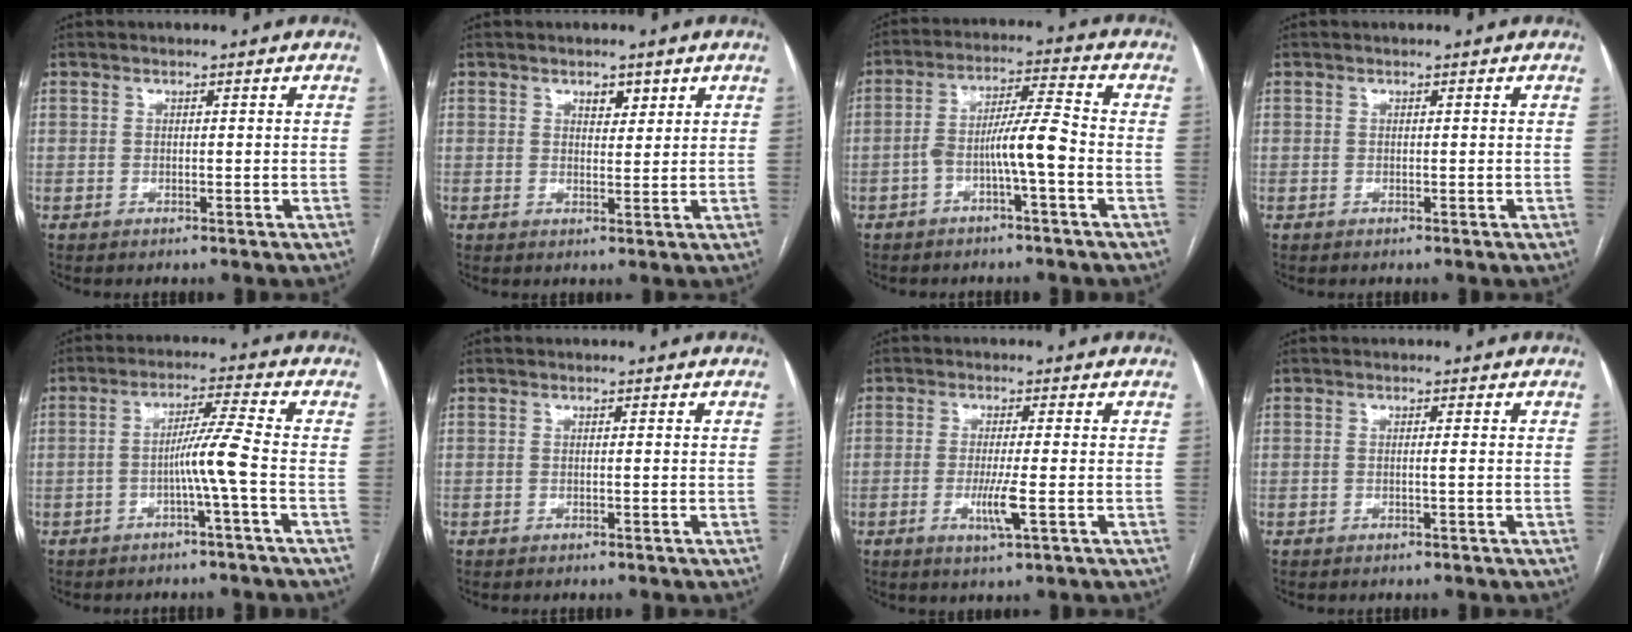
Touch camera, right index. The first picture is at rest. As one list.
[{"total": 2.4, "force": [1.6, 1.3, 1.4], "torque": [-0.019, -0.001, 0.026]}, {"total": 7.3, "force": [-2.6, 0.3, 6.8], "torque": [-0.123, 0.023, -0.044]}, {"total": 0.0}, {"total": 5.6, "force": [-1.9, -1.4, 5.1], "torque": [-0.090, 0.010, -0.036]}, {"total": 0.0}, {"total": 4.5, "force": [-1.3, -0.2, 4.3], "torque": [-0.085, -0.012, -0.024]}, {"total": 0.6, "force": [-0.2, -0.2, 0.5], "torque": [-0.007, 0.001, -0.004]}]